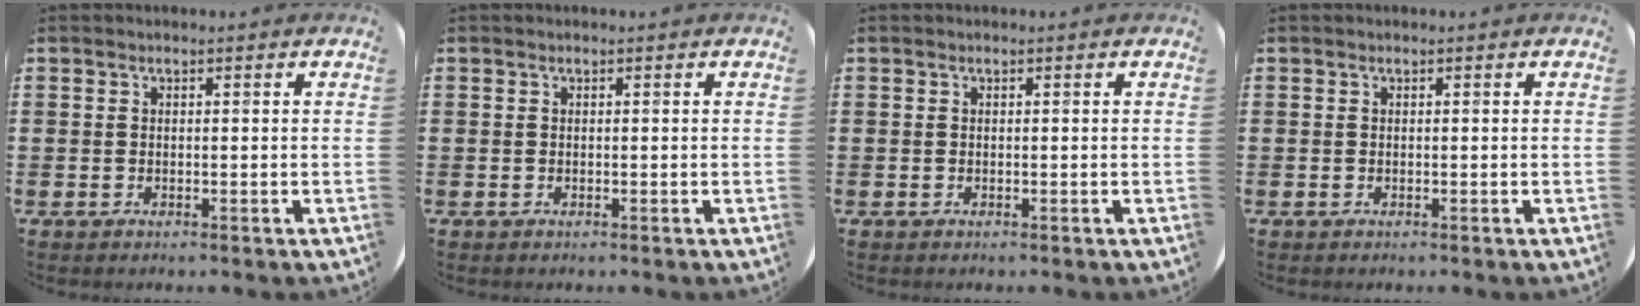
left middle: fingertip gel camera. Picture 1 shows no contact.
{"total": 0.0}
{"total": 0.0}
{"total": 0.0}